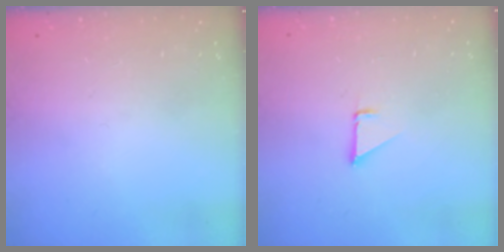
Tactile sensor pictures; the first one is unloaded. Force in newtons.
{"total": 1.4, "press": 1.3, "slide": 0.1}